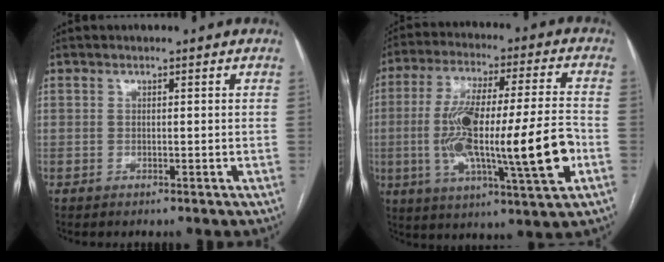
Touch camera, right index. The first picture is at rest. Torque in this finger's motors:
{"motor_torque": [2.14, 0.00, 0.73, 0.21]}